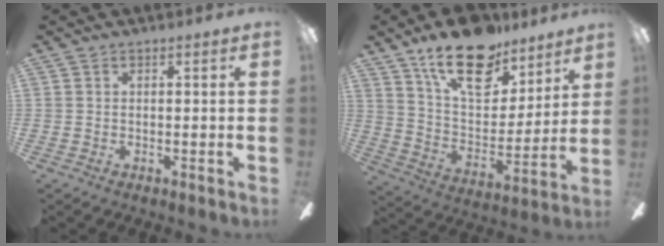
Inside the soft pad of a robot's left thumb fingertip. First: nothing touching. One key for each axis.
{"total": 21.2, "fx": 14.8, "fy": 10.4, "fz": 11.1, "tx": -0.178, "ty": -0.089, "tz": 0.260}